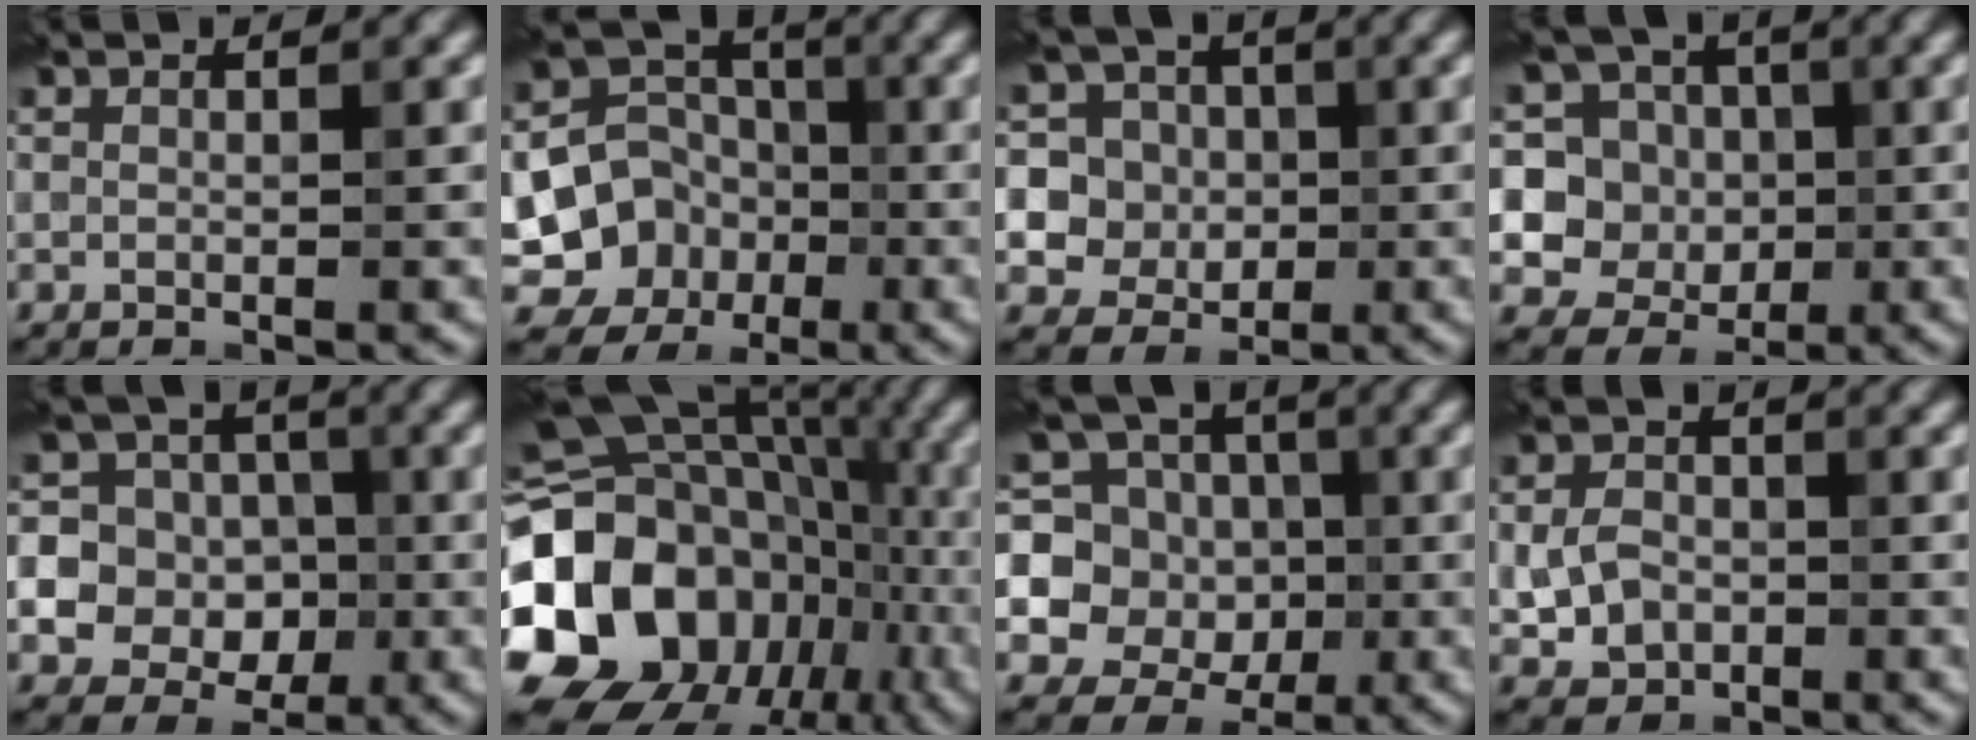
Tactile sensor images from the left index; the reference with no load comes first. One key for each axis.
{"total": 10.5, "fx": -3.2, "fy": 9.4, "fz": 3.2, "tx": -0.052, "ty": -0.013, "tz": -0.071}
{"total": 8.7, "fx": 1.6, "fy": 8.0, "fz": 3.1, "tx": -0.075, "ty": 0.025, "tz": 0.017}
{"total": 8.0, "fx": 0.8, "fy": 7.4, "fz": 2.8, "tx": -0.051, "ty": 0.017, "tz": -0.018}
{"total": 15.8, "fx": -1.8, "fy": 15.2, "fz": 3.8, "tx": -0.135, "ty": 0.002, "tz": -0.045}
{"total": 17.5, "fx": -4.1, "fy": 14.1, "fz": 9.4, "tx": -0.208, "ty": 0.005, "tz": -0.079}
{"total": 11.4, "fx": 0.1, "fy": 10.8, "fz": 3.7, "tx": -0.121, "ty": 0.029, "tz": -0.016}
{"total": 3.3, "fx": -0.7, "fy": 2.7, "fz": 1.8, "tx": -0.033, "ty": 0.000, "tz": -0.016}